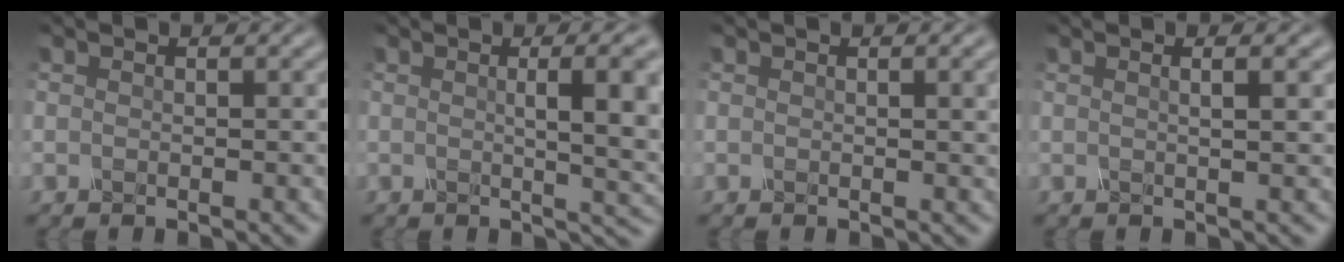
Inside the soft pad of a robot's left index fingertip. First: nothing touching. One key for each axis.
{"total": 7.6, "fx": 1.0, "fy": 2.4, "fz": 7.2, "tx": -0.057, "ty": 0.012, "tz": 0.012}
{"total": 1.9, "fx": 0.5, "fy": 0.6, "fz": 1.8, "tx": -0.011, "ty": 0.008, "tz": 0.007}
{"total": 2.9, "fx": 1.1, "fy": 1.3, "fz": 2.3, "tx": -0.009, "ty": 0.017, "tz": -0.011}